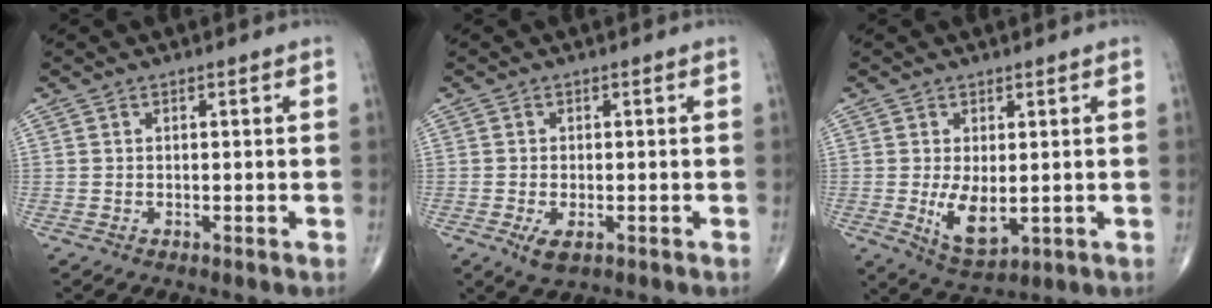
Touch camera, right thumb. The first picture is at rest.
{"total": 3.2, "force": [-1.3, 1.5, 2.6], "torque": [-0.048, -0.006, -0.019]}
{"total": 6.7, "force": [-0.5, 3.2, 5.8], "torque": [-0.096, -0.021, 0.005]}